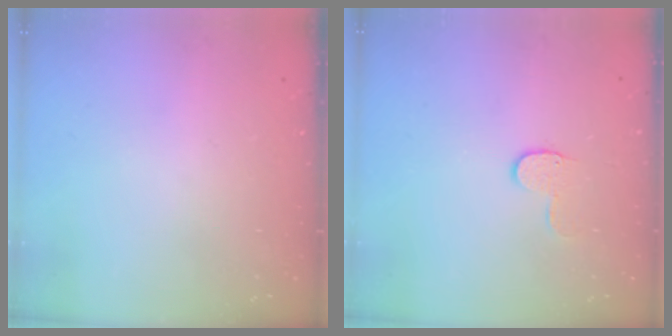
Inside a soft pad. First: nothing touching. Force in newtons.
{"total": 6.0, "press": 6.0, "slide": 0.6}